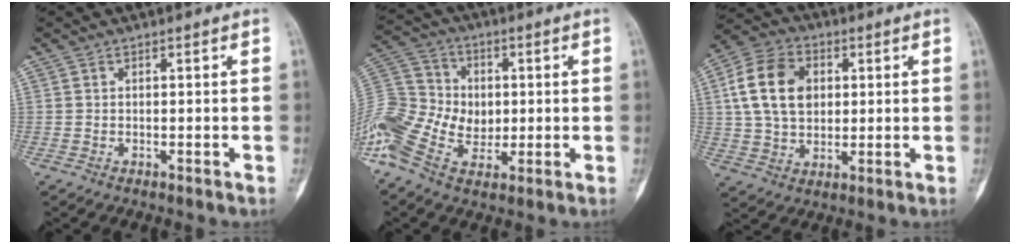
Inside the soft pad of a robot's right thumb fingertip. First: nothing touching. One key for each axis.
{"total": 18.9, "fx": -2.6, "fy": 14.1, "fz": 12.4, "tx": -0.283, "ty": 0.019, "tz": -0.045}
{"total": 13.8, "fx": 3.0, "fy": 9.9, "fz": 9.2, "tx": -0.149, "ty": 0.006, "tz": 0.050}